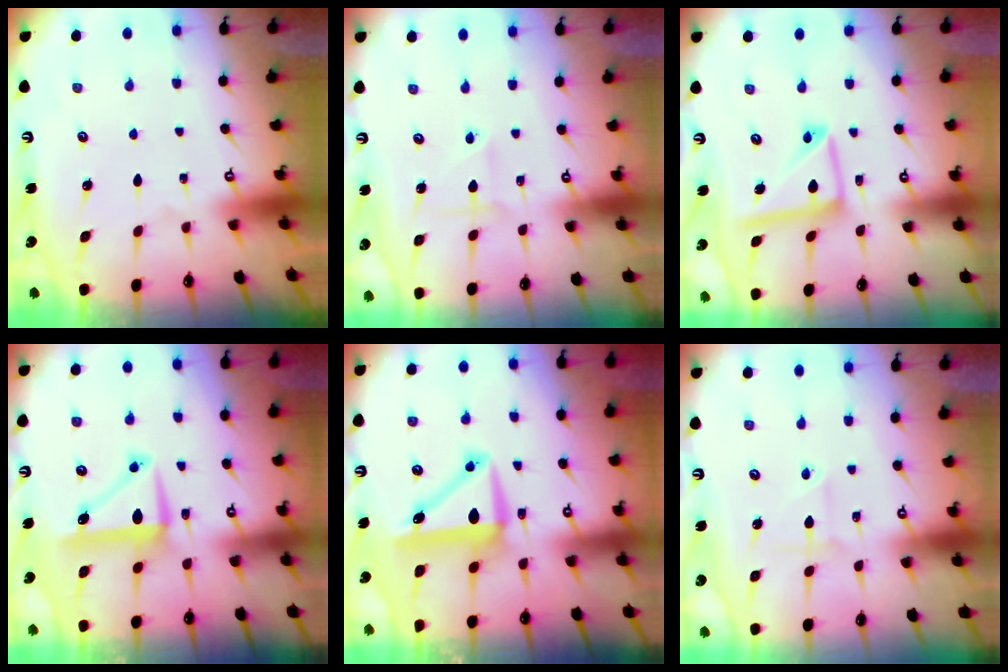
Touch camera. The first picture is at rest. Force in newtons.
{"total": 2.3, "press": 2.2, "slide": 0.9}
{"total": 12.1, "press": 12.0, "slide": 1.3}
{"total": 8.3, "press": 8.1, "slide": 1.4}
{"total": 8.4, "press": 8.2, "slide": 1.7}
{"total": 2.2, "press": 2.1, "slide": 0.6}